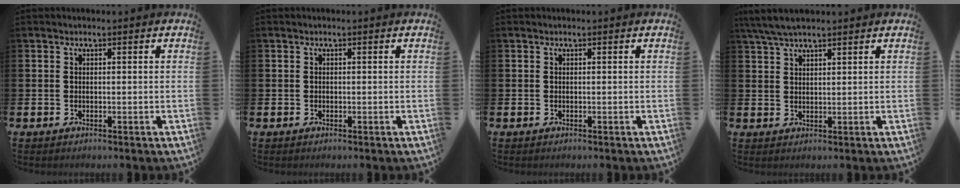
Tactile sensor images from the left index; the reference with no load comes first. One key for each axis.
{"total": 0.0}
{"total": 0.0}
{"total": 4.6, "fx": 3.8, "fy": 1.0, "fz": 2.3, "tx": -0.059, "ty": -0.002, "tz": 0.073}